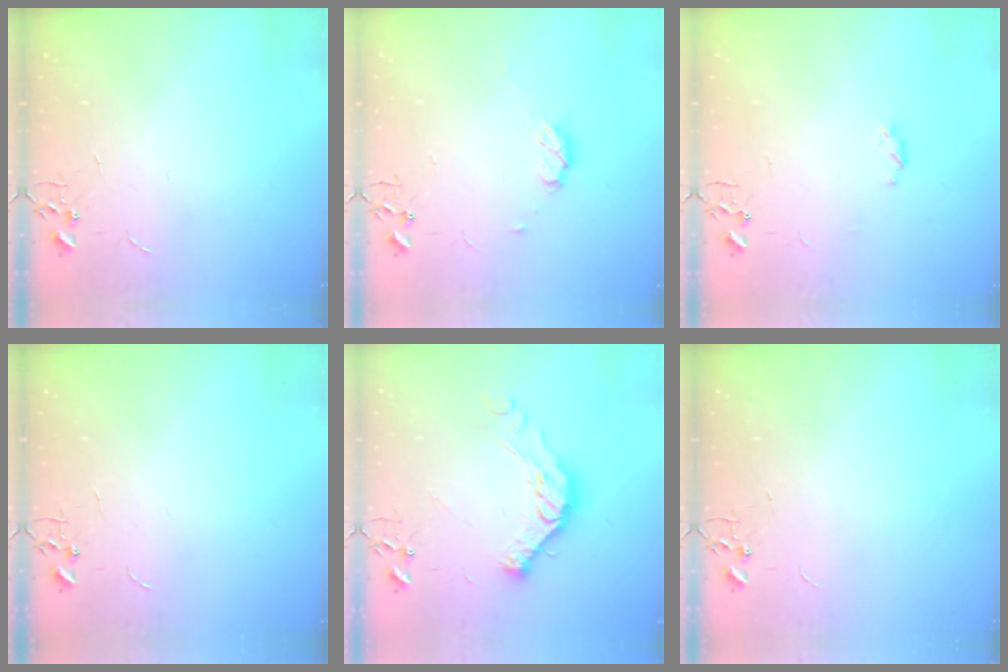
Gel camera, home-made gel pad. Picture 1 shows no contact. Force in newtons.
{"total": 7.0, "press": 6.9, "slide": 0.8}
{"total": 3.3, "press": 3.2, "slide": 0.6}
{"total": 0.0}
{"total": 15.5, "press": 15.4, "slide": 1.7}
{"total": 0.0}